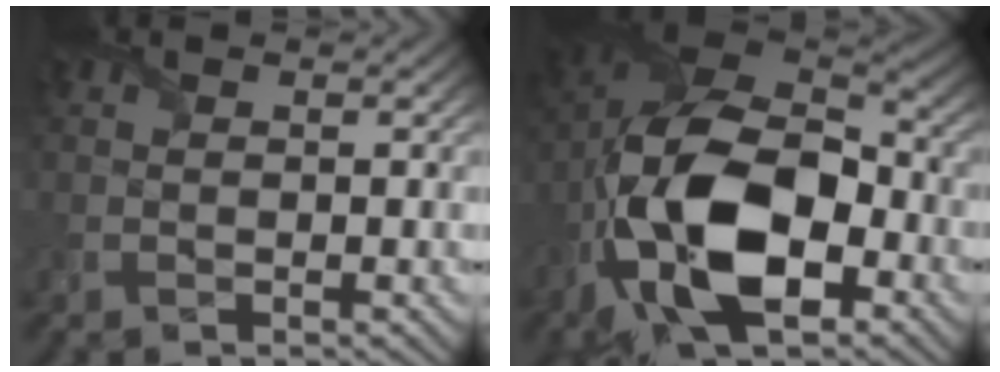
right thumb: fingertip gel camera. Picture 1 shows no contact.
{"total": 17.8, "force": [-6.0, 9.8, 13.6], "torque": [-0.272, -0.021, -0.113]}